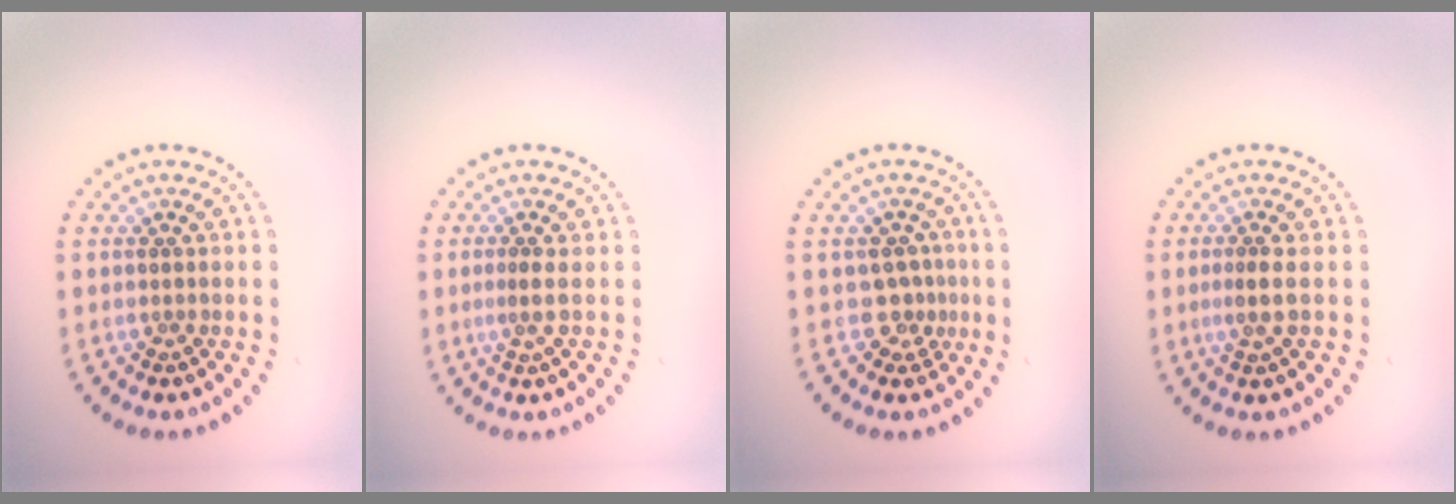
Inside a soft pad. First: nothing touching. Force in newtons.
{"total": 1.2, "press": 0.5, "slide": 1.0}
{"total": 2.2, "press": 1.5, "slide": 1.6}
{"total": 1.7, "press": 1.2, "slide": 1.2}